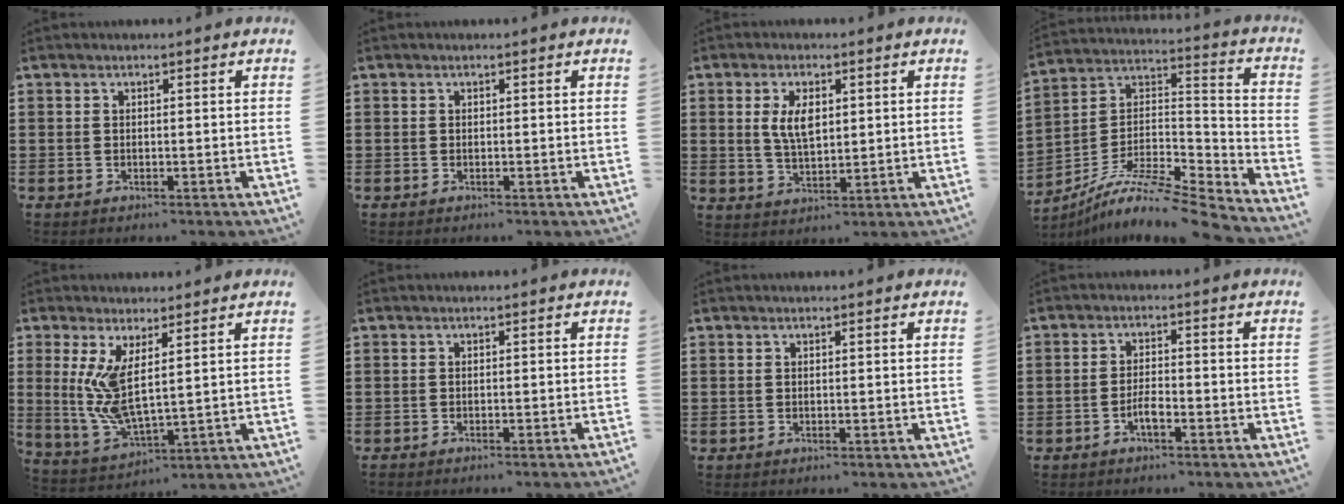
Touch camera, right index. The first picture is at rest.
{"total": 0.0}
{"total": 5.2, "force": [1.2, 2.4, 4.4], "torque": [-0.084, 0.006, 0.018]}
{"total": 9.3, "force": [-7.9, 1.3, 4.8], "torque": [-0.092, -0.001, -0.161]}
{"total": 7.7, "force": [2.7, 2.4, 6.7], "torque": [-0.164, -0.024, 0.047]}
{"total": 1.1, "force": [-1.0, -0.4, 0.2], "torque": [-0.003, -0.002, -0.020]}
{"total": 0.0}
{"total": 2.8, "force": [-1.6, 0.7, 2.1], "torque": [-0.044, 0.002, -0.032]}